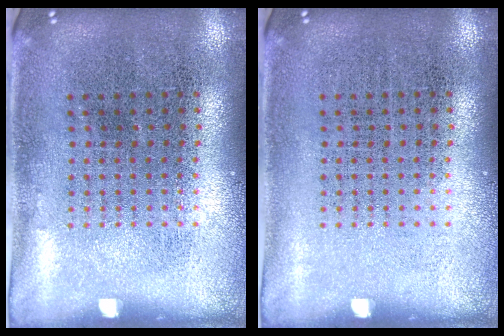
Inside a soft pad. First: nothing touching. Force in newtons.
{"total": 0.0}